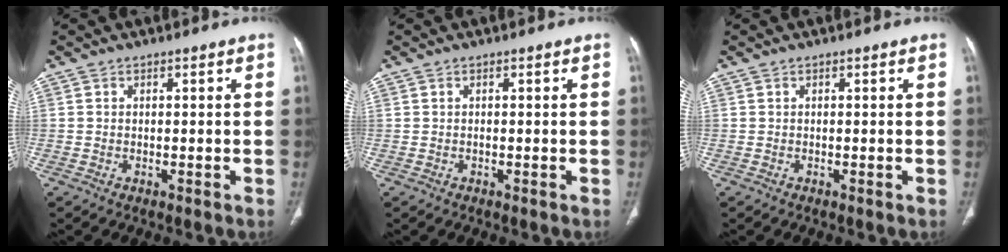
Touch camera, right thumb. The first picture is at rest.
{"total": 0.0}
{"total": 0.0}